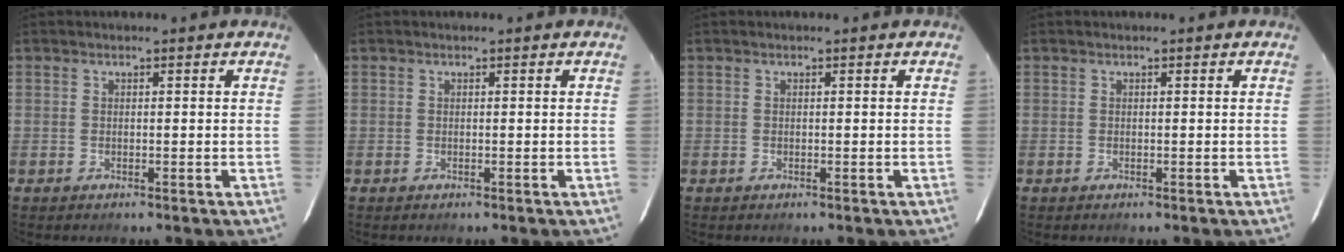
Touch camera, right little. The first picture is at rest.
{"total": 0.0}
{"total": 0.0}
{"total": 0.0}